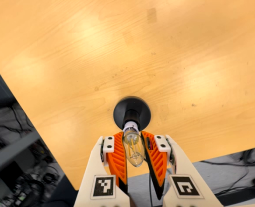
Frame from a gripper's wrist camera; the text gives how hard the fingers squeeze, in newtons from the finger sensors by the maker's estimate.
{"total": 20.2, "left": 19.3, "right": 21.2}